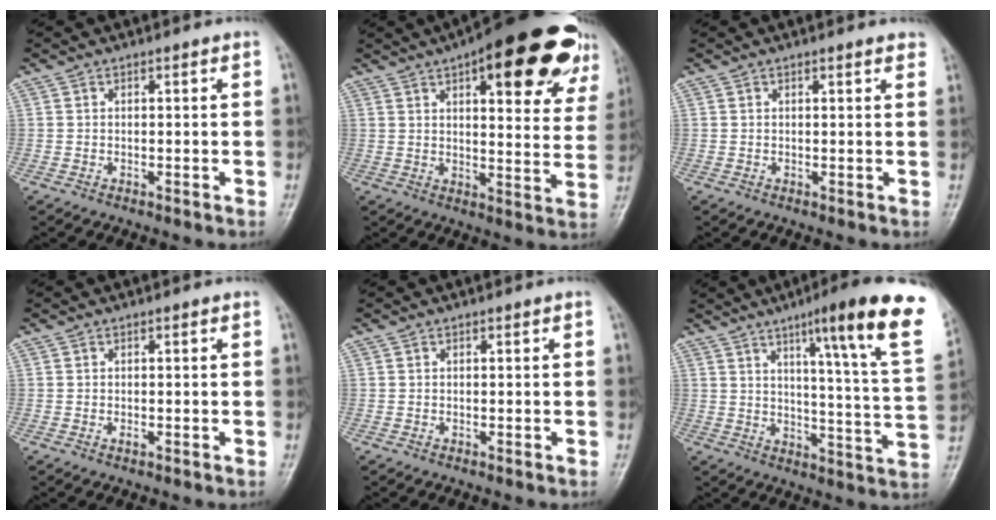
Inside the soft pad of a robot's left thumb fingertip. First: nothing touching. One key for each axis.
{"total": 24.1, "fx": 13.9, "fy": 8.1, "fz": 17.9, "tx": -0.204, "ty": -0.026, "tz": 0.173}
{"total": 2.2, "fx": 1.7, "fy": 0.5, "fz": 1.3, "tx": -0.007, "ty": 0.001, "tz": 0.015}
{"total": 0.8, "fx": -0.1, "fy": 0.4, "fz": 0.7, "tx": -0.010, "ty": 0.001, "tz": -0.001}
{"total": 0.0}
{"total": 21.4, "fx": 11.7, "fy": 1.5, "fz": 17.9, "tx": -0.229, "ty": -0.047, "tz": 0.153}